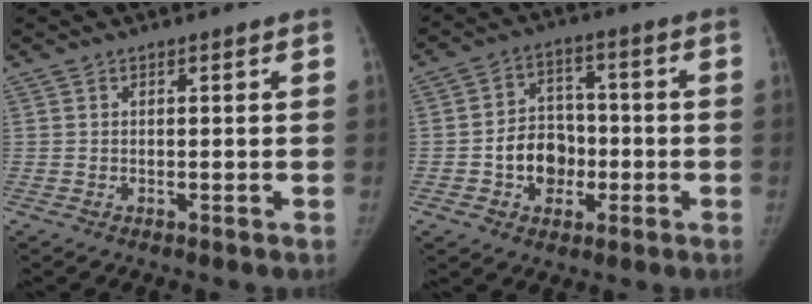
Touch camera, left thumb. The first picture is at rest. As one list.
[{"total": 9.4, "force": [-2.3, 7.7, 4.9], "torque": [-0.035, 0.026, -0.040]}]